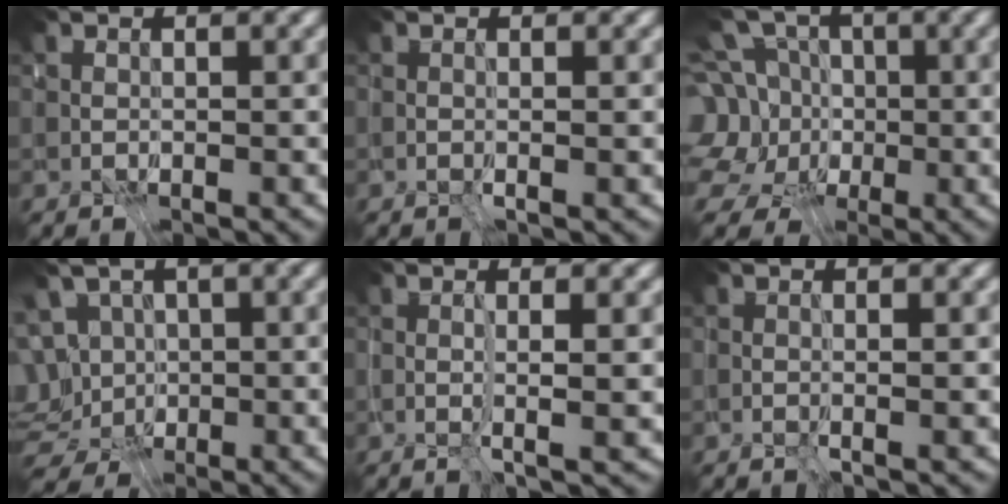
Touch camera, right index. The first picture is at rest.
{"total": 1.4, "force": [-0.4, -1.3, -0.5], "torque": [0.025, -0.014, -0.005]}
{"total": 11.1, "force": [0.4, 9.4, 5.8], "torque": [-0.148, 0.015, -0.015]}
{"total": 8.0, "force": [-2.0, 6.3, 4.6], "torque": [-0.080, -0.004, -0.048]}
{"total": 2.1, "force": [-0.6, -1.8, 0.9], "torque": [-0.001, -0.018, -0.001]}
{"total": 1.3, "force": [-0.4, -1.2, -0.2], "torque": [0.022, -0.014, -0.006]}